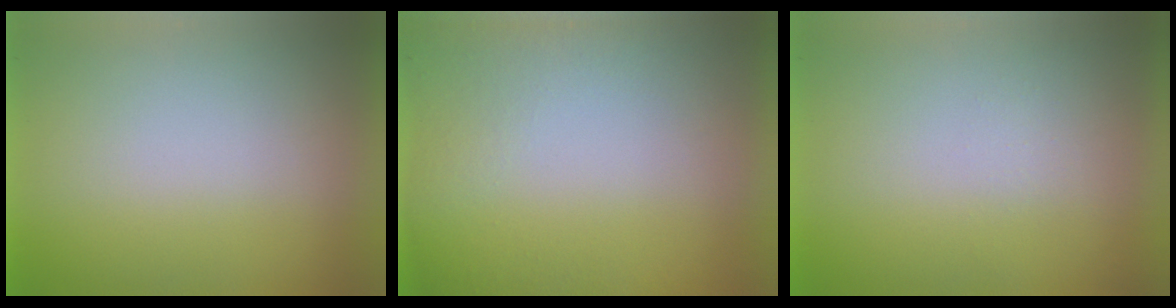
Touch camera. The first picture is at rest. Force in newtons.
{"total": 5.8}
{"total": 1.3}